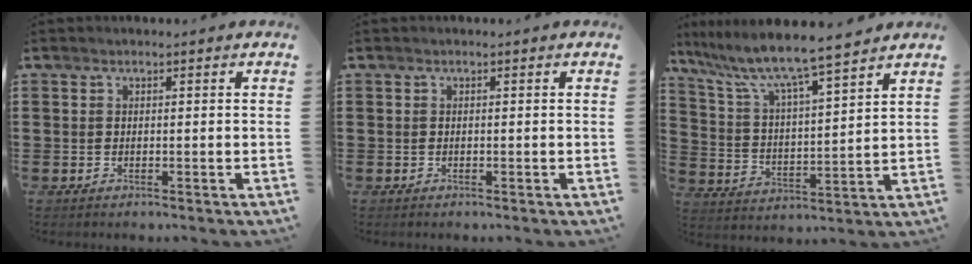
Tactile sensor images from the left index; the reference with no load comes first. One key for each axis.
{"total": 0.0}
{"total": 8.0, "fx": 7.0, "fy": 0.0, "fz": 3.9, "tx": -0.105, "ty": -0.045, "tz": 0.114}